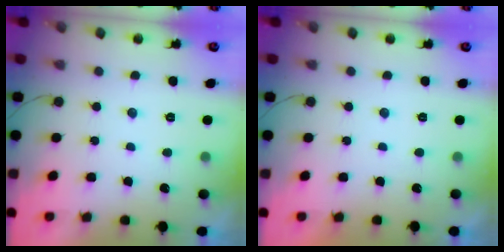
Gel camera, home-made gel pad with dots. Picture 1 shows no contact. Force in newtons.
{"total": 1.7, "press": 1.7, "slide": 0.1}